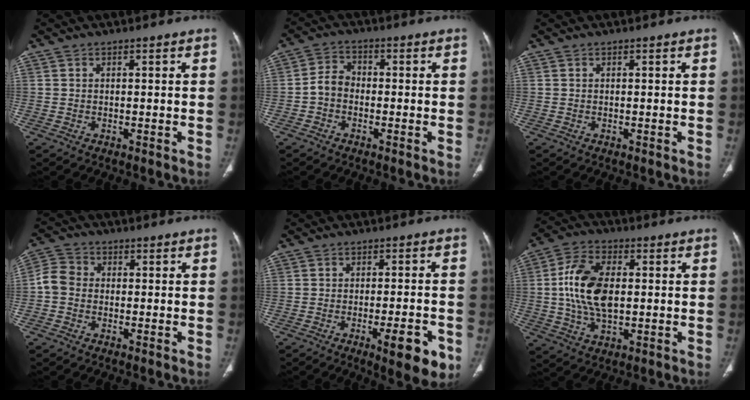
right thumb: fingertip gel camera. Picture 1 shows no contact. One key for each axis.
{"total": 4.2, "fx": -1.2, "fy": 3.2, "fz": 2.4, "tx": -0.035, "ty": 0.017, "tz": -0.034}
{"total": 0.0}
{"total": 4.8, "fx": -0.8, "fy": 4.1, "fz": 2.4, "tx": -0.041, "ty": 0.015, "tz": -0.027}
{"total": 9.2, "fx": -4.0, "fy": 2.5, "fz": 7.9, "tx": -0.098, "ty": 0.006, "tz": -0.050}
{"total": 12.7, "fx": 0.7, "fy": 7.3, "fz": 10.4, "tx": -0.200, "ty": 0.009, "tz": 0.012}